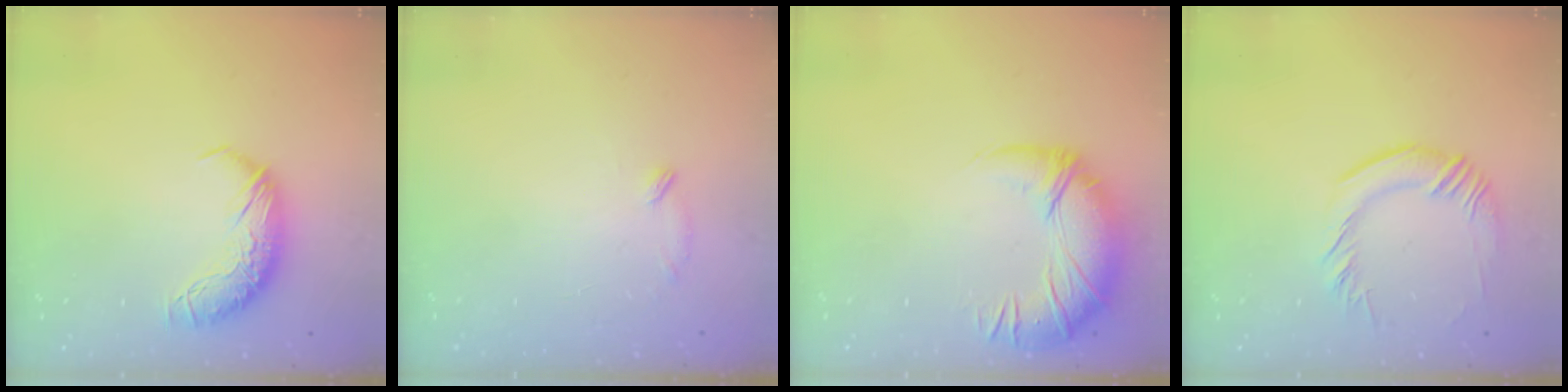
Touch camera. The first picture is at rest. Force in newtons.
{"total": 6.9, "press": 6.8, "slide": 0.8}
{"total": 2.9, "press": 0.4, "slide": 2.9}
{"total": 1.5, "press": 1.0, "slide": 1.1}